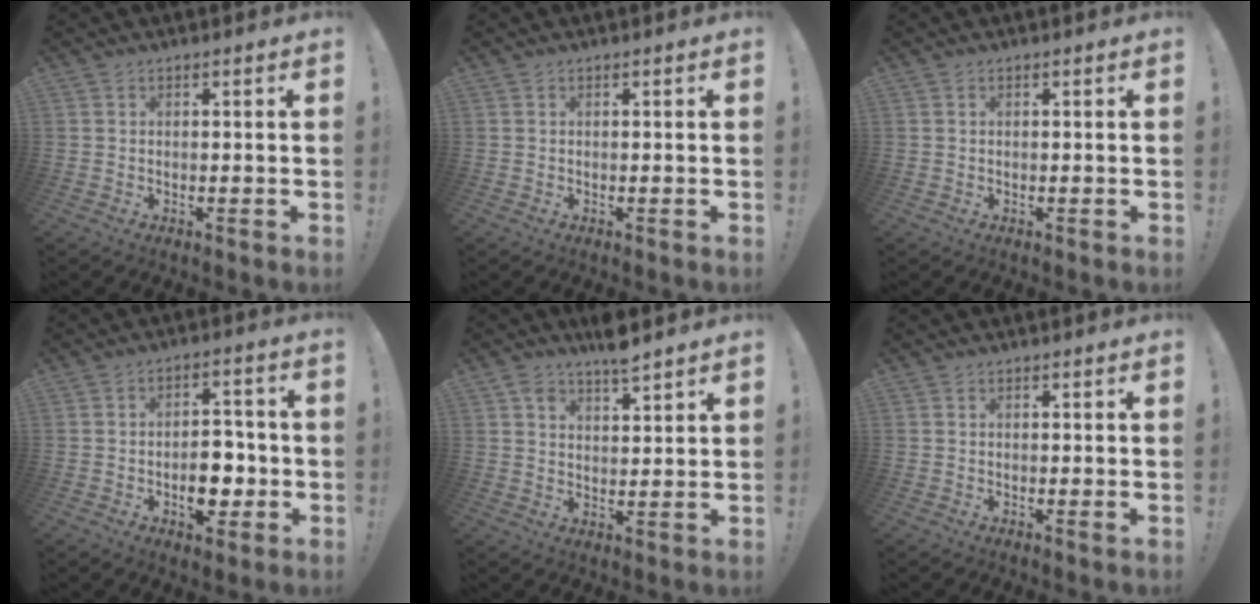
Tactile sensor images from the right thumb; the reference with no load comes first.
{"total": 0.0}
{"total": 0.0}
{"total": 9.9, "force": [-2.8, 6.3, 7.1], "torque": [-0.102, 0.023, -0.040]}
{"total": 5.9, "force": [4.9, 1.9, 2.6], "torque": [-0.043, -0.027, 0.088]}
{"total": 0.8, "force": [0.4, 0.0, 0.8], "torque": [-0.007, -0.003, 0.004]}